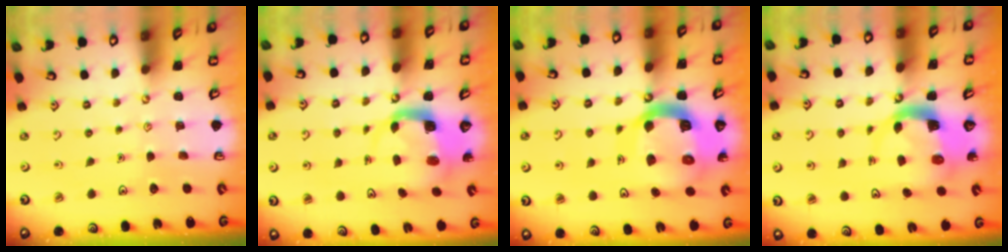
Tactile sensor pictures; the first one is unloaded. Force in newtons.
{"total": 5.3, "press": 5.3, "slide": 0.8}
{"total": 17.1, "press": 17.0, "slide": 1.8}
{"total": 4.5, "press": 4.5, "slide": 0.7}